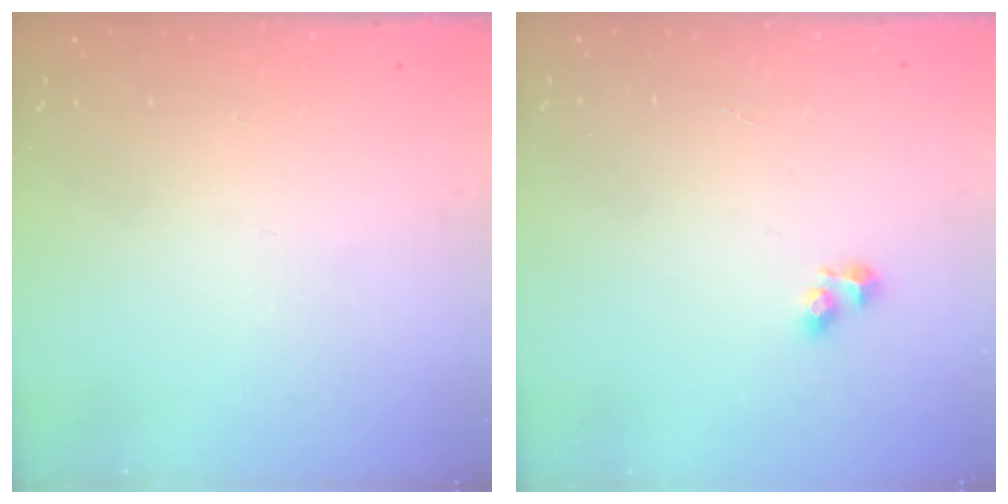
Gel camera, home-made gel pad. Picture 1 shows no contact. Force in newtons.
{"total": 2.6, "press": 2.6, "slide": 0.2}